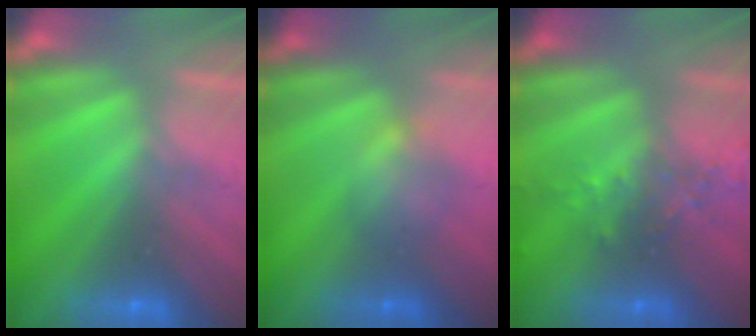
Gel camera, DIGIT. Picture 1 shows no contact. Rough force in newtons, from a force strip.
{"total": 2.1}
{"total": 2.4}